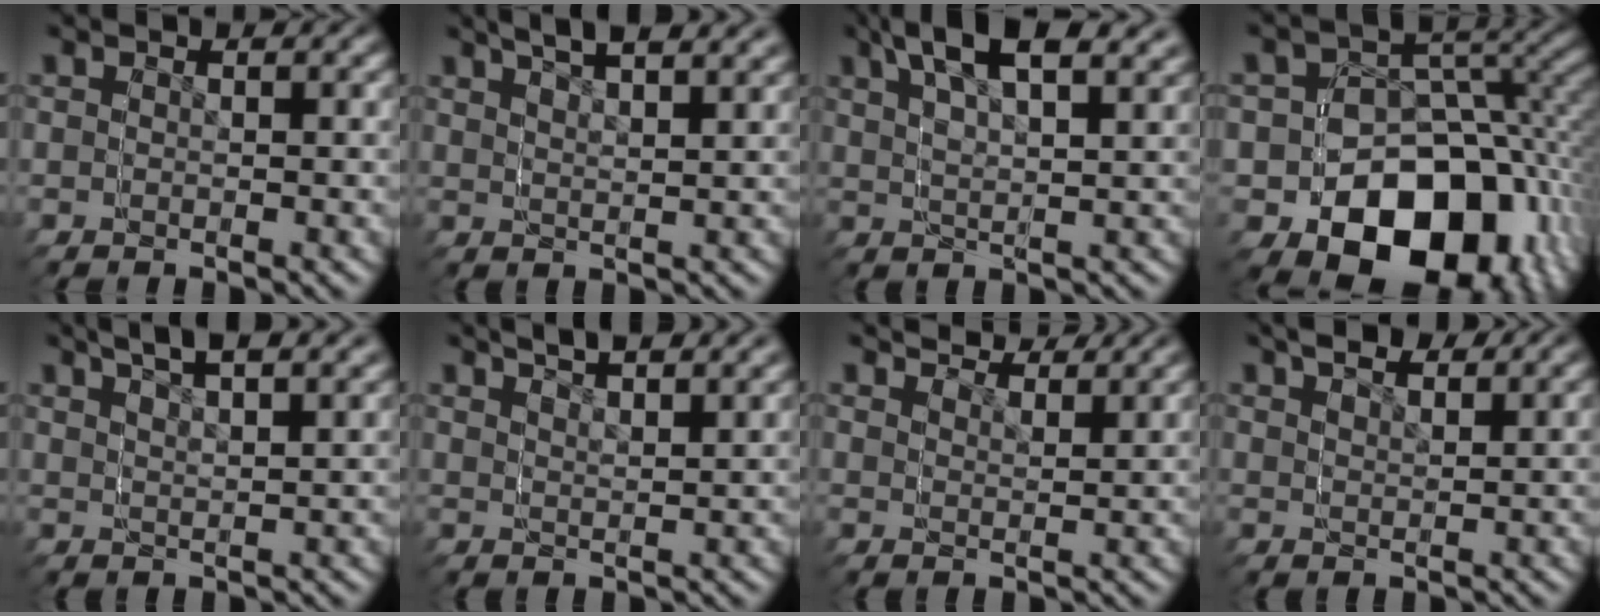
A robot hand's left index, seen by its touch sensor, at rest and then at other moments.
{"total": 3.2, "force": [3.1, 0.4, 0.8], "torque": [-0.022, 0.014, 0.044]}
{"total": 4.2, "force": [4.1, 0.0, 0.7], "torque": [-0.028, 0.016, 0.054]}
{"total": 10.5, "force": [-4.3, 9.1, 2.9], "torque": [-0.102, -0.062, -0.050]}
{"total": 3.5, "force": [3.2, 0.6, 1.1], "torque": [-0.026, 0.015, 0.044]}
{"total": 3.1, "force": [3.0, 0.5, 0.2], "torque": [-0.015, 0.009, 0.045]}
{"total": 3.0, "force": [2.9, 0.8, 0.3], "torque": [-0.005, 0.009, 0.042]}
{"total": 2.2, "force": [2.0, 0.7, 0.5], "torque": [-0.010, 0.005, 0.034]}